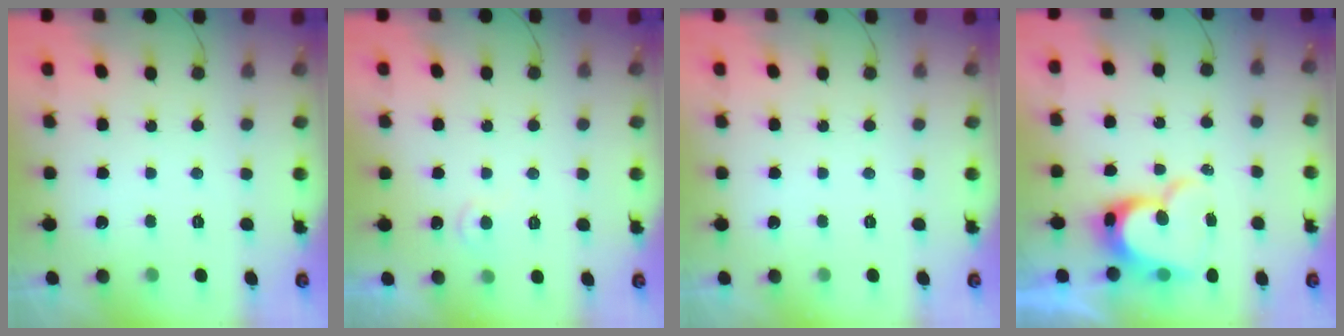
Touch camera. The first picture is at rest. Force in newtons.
{"total": 4.1, "press": 4.1, "slide": 0.5}
{"total": 0.0}
{"total": 11.9, "press": 11.8, "slide": 1.1}